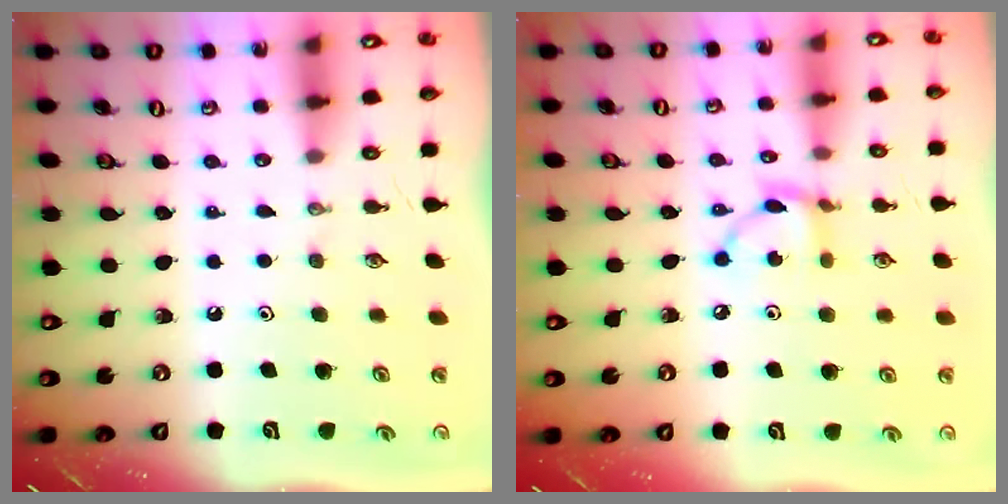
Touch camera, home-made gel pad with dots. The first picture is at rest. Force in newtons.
{"total": 6.6, "press": 6.6, "slide": 0.3}